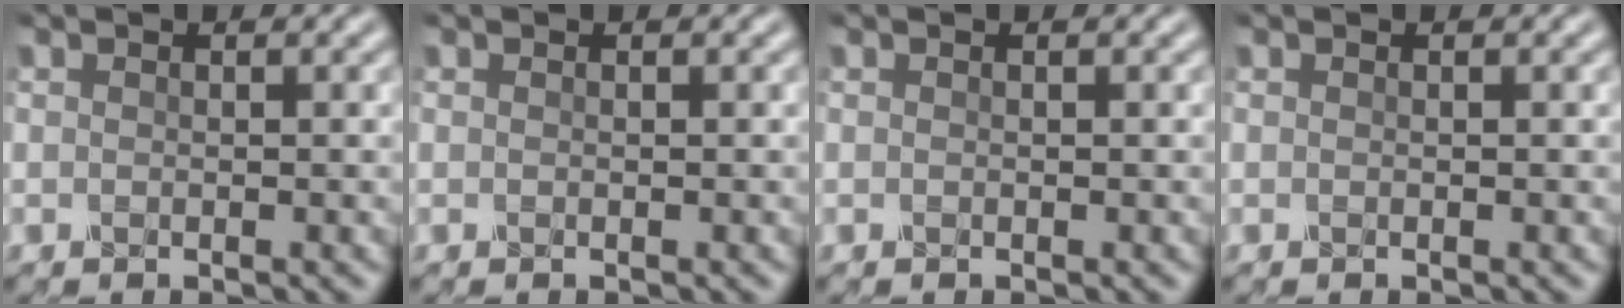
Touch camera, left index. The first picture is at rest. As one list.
[{"total": 0.0}, {"total": 0.0}, {"total": 0.0}]